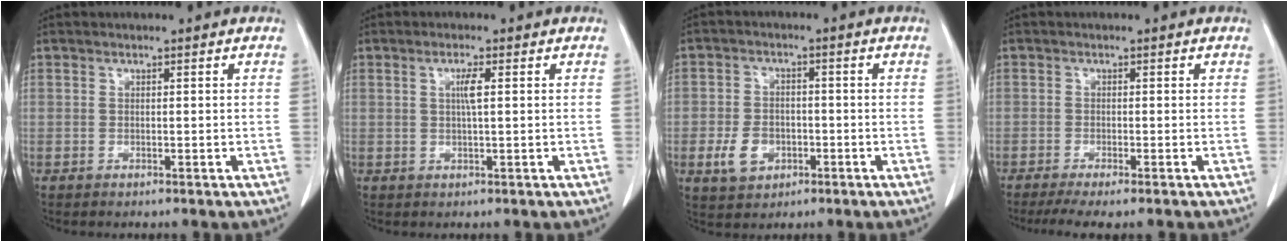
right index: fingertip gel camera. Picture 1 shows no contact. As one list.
[{"total": 2.3, "force": [0.5, -0.2, 2.2], "torque": [-0.044, -0.001, 0.008]}, {"total": 5.7, "force": [-1.8, 4.4, 3.1], "torque": [-0.061, 0.006, -0.021]}, {"total": 4.8, "force": [-3.7, 0.3, 3.1], "torque": [-0.048, -0.012, -0.059]}]